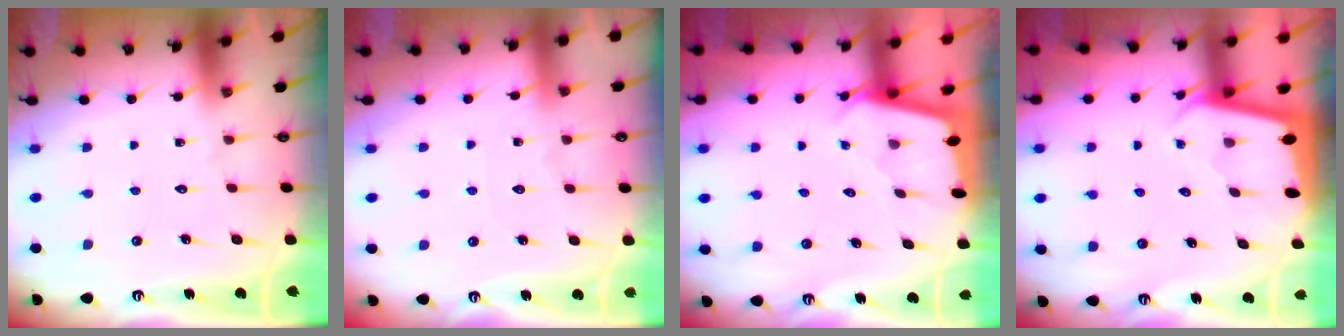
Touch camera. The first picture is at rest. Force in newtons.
{"total": 2.6, "press": 2.6, "slide": 0.4}
{"total": 1.9, "press": 1.9, "slide": 0.1}
{"total": 1.9, "press": 1.9, "slide": 0.0}